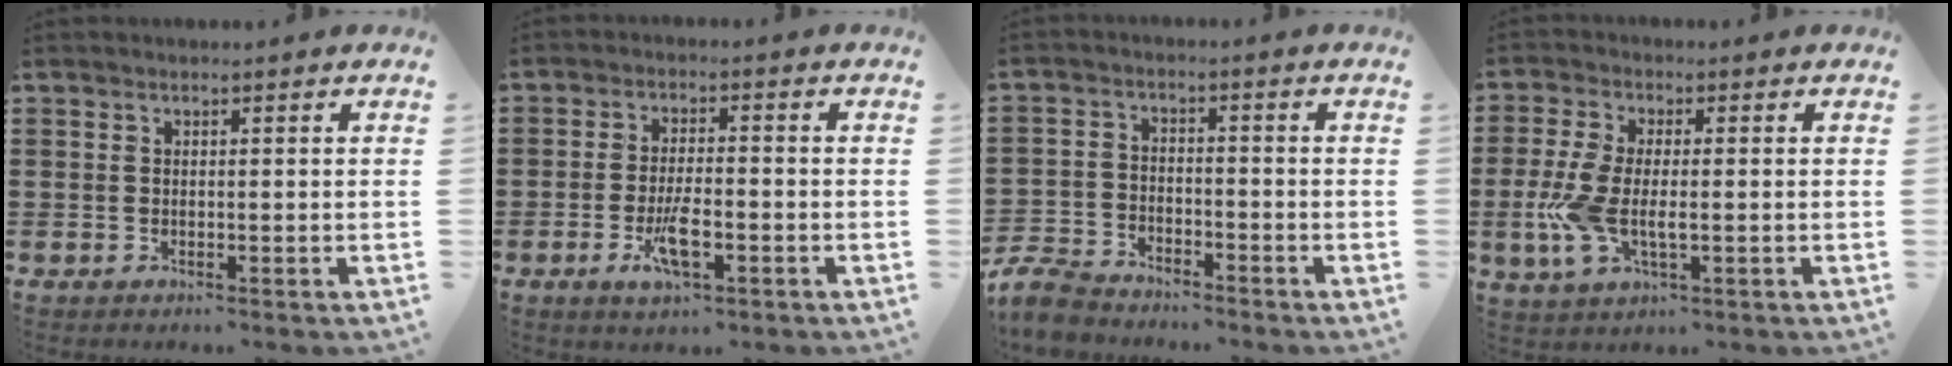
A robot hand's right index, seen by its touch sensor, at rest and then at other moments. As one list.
[{"total": 5.5, "force": [-2.2, 1.7, 4.7], "torque": [-0.096, -0.003, -0.042]}, {"total": 5.2, "force": [-4.9, 1.1, 1.1], "torque": [-0.046, -0.002, -0.103]}, {"total": 7.2, "force": [-1.2, 3.2, 6.4], "torque": [-0.159, -0.011, -0.029]}]